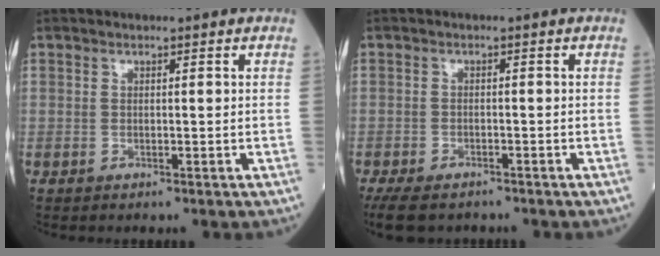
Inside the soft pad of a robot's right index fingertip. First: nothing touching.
{"total": 8.0, "force": [-6.2, 3.6, 3.6], "torque": [-0.074, -0.012, -0.096]}